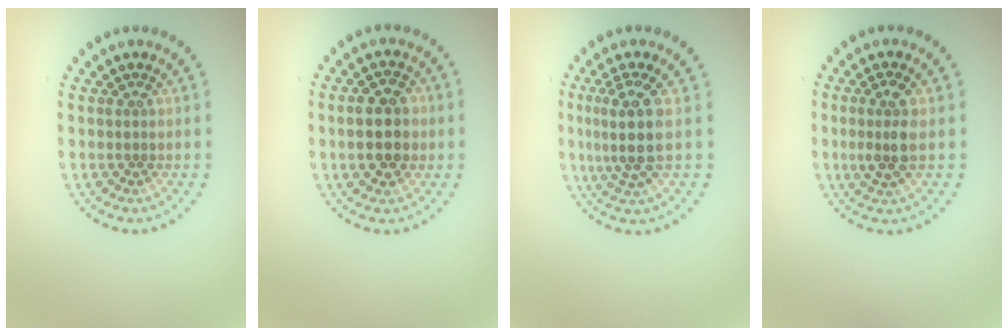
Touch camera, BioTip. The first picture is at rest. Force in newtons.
{"total": 4.0, "press": 4.0, "slide": 0.1}
{"total": 3.8, "press": 3.0, "slide": 2.4}
{"total": 2.6, "press": 2.4, "slide": 1.0}